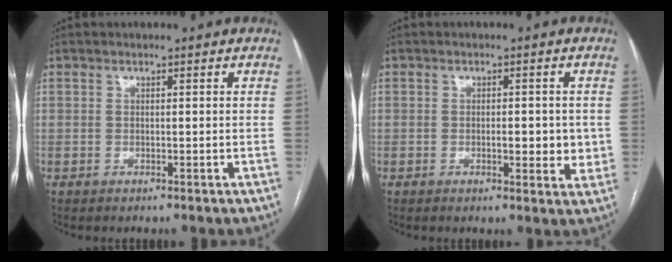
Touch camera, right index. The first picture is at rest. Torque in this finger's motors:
{"motor_torque": [0.58, -0.15, 0.17, 0.04]}